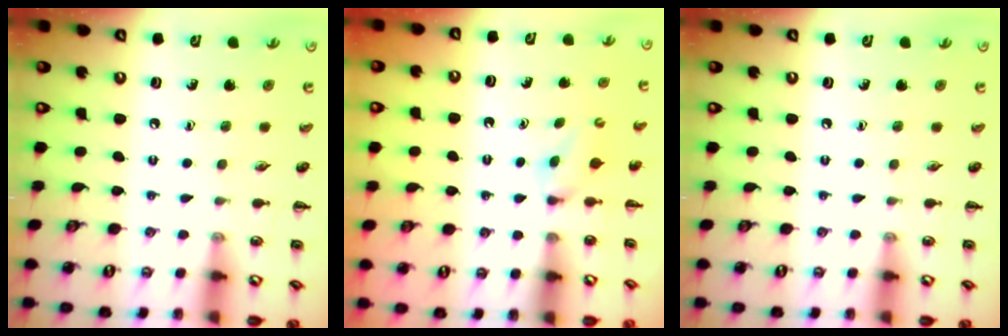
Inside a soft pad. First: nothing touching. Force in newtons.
{"total": 2.9, "press": 2.8, "slide": 0.9}
{"total": 0.0}